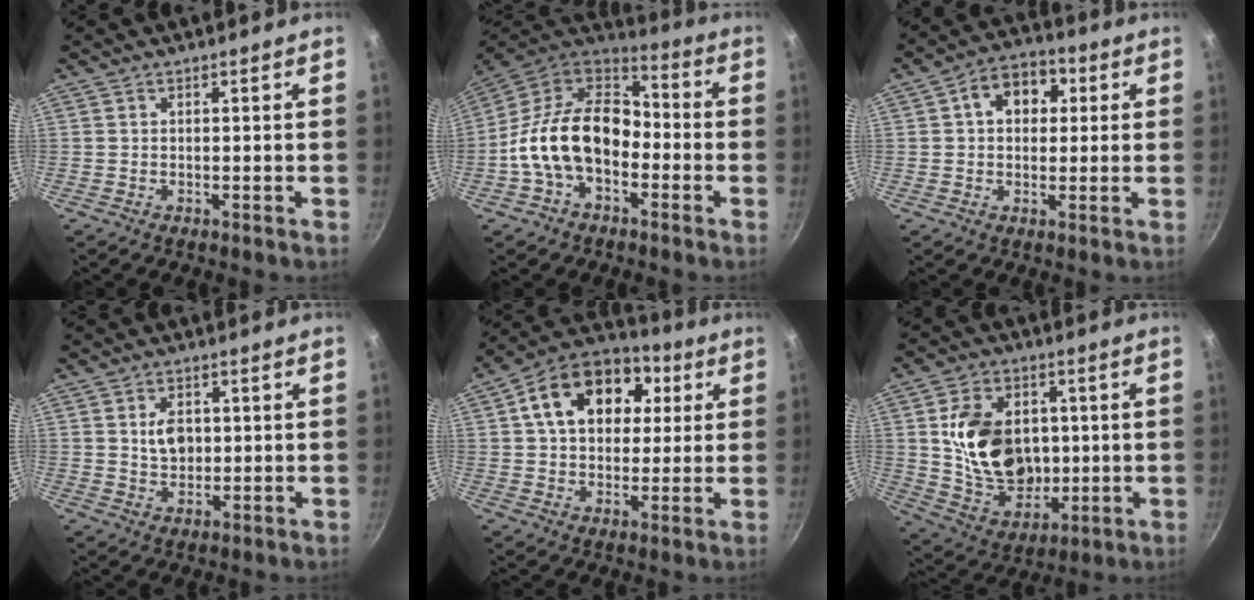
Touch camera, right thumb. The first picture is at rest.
{"total": 18.2, "force": [-3.8, 12.1, 13.0], "torque": [-0.200, 0.051, -0.087]}
{"total": 9.7, "force": [2.3, 7.1, 6.1], "torque": [-0.055, 0.015, 0.020]}
{"total": 5.1, "force": [0.8, 3.6, 3.5], "torque": [-0.043, -0.005, 0.016]}
{"total": 18.7, "force": [5.1, 13.3, 12.0], "torque": [-0.186, 0.021, 0.069]}
{"total": 18.4, "force": [1.8, 13.6, 12.3], "torque": [-0.176, -0.004, 0.045]}